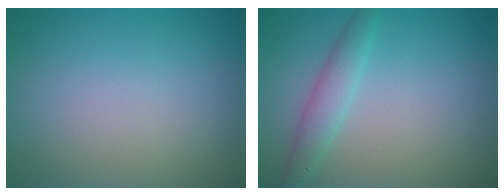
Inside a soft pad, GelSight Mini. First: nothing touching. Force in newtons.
{"total": 2.3, "press": 2.3, "slide": 0.1}